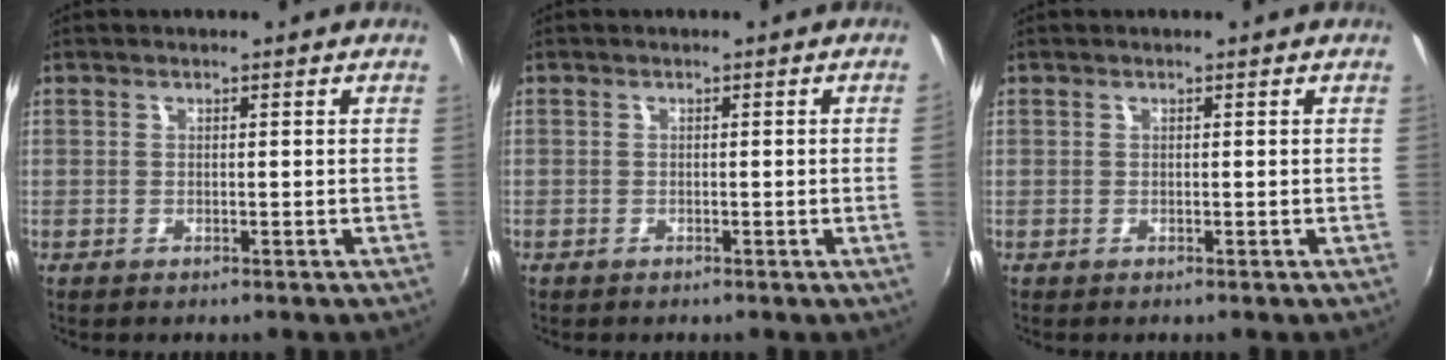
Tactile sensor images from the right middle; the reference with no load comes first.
{"total": 0.9, "force": [-0.1, -0.6, 0.7], "torque": [-0.007, -0.003, -0.002]}
{"total": 0.0}